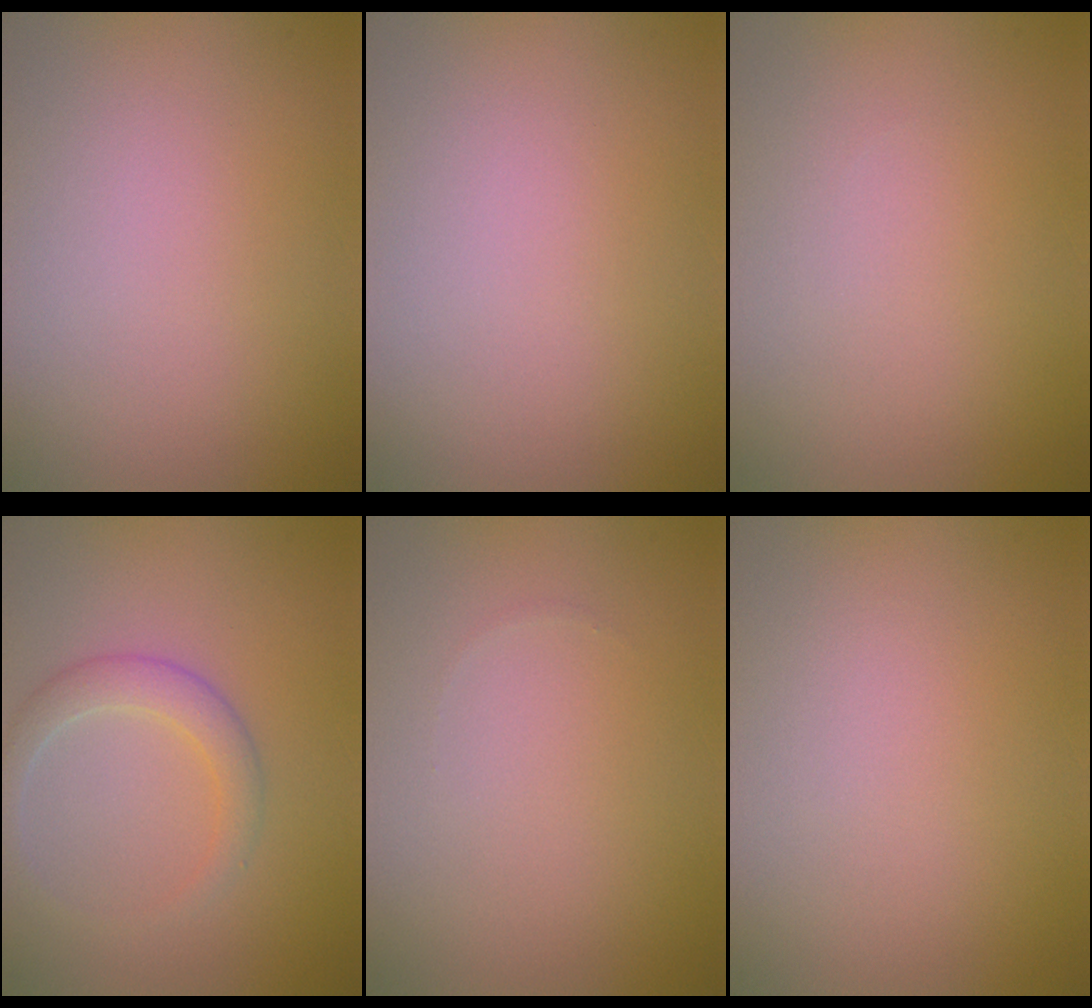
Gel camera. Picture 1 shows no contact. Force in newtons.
{"total": 0.0}
{"total": 0.0}
{"total": 2.4, "press": 2.4, "slide": 0.2}
{"total": 0.0}
{"total": 0.0}